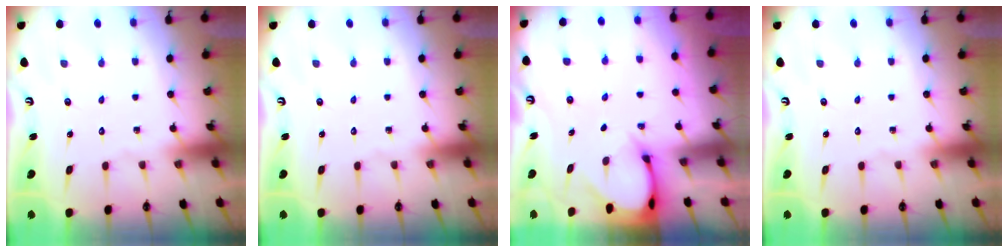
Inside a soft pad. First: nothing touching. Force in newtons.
{"total": 0.0}
{"total": 2.9, "press": 2.8, "slide": 0.3}
{"total": 0.0}